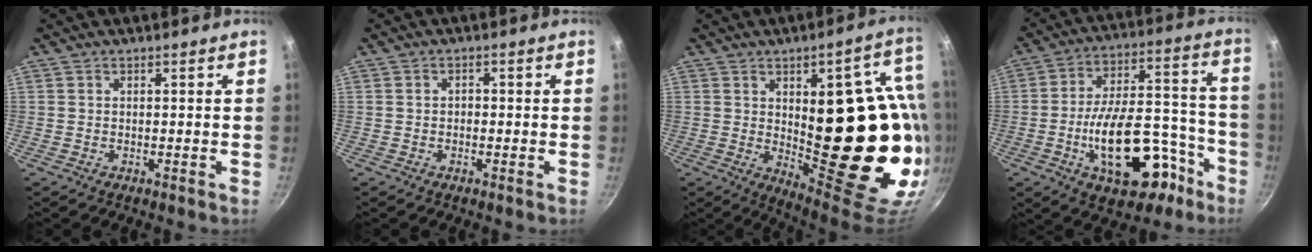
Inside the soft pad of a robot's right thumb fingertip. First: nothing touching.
{"total": 1.1, "force": [-0.3, 0.9, 0.6], "torque": [-0.009, 0.006, -0.005]}
{"total": 27.0, "force": [-0.7, 10.6, 24.8], "torque": [-0.283, -0.020, 0.019]}
{"total": 22.1, "force": [-9.3, 11.3, 16.6], "torque": [-0.194, 0.068, -0.121]}